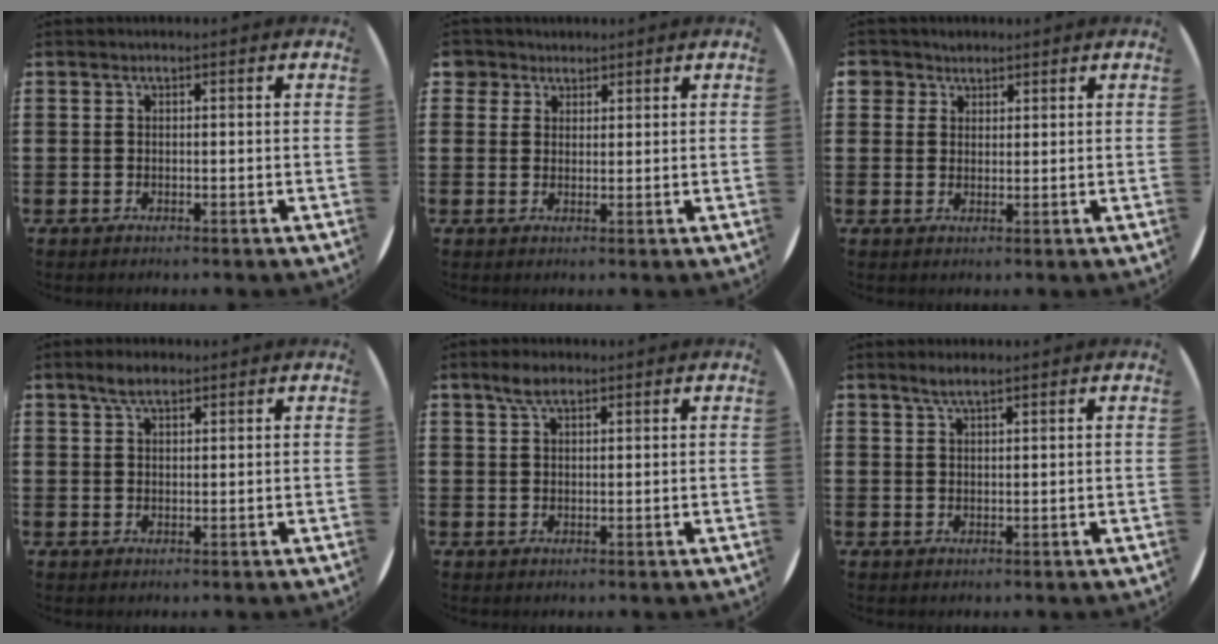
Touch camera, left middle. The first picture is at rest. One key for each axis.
{"total": 2.6, "fx": 2.1, "fy": 1.6, "fz": -0.1, "tx": 0.002, "ty": 0.005, "tz": 0.040}
{"total": 2.4, "fx": 1.8, "fy": 1.6, "fz": -0.1, "tx": 0.003, "ty": 0.004, "tz": 0.035}
{"total": 3.1, "fx": 2.3, "fy": 1.1, "fz": 1.7, "tx": -0.029, "ty": 0.003, "tz": 0.039}
{"total": 3.1, "fx": 2.2, "fy": 1.2, "fz": 1.8, "tx": -0.031, "ty": 0.004, "tz": 0.037}
{"total": 2.1, "fx": 1.8, "fy": 0.3, "fz": 1.2, "tx": -0.025, "ty": 0.004, "tz": 0.031}